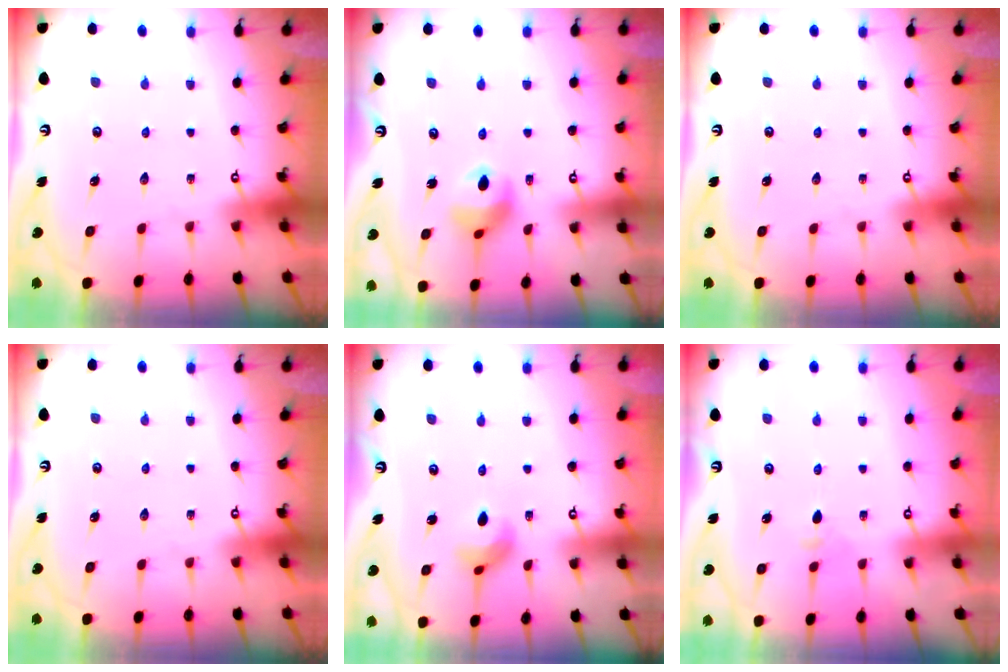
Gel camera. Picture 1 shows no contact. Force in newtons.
{"total": 10.7, "press": 10.5, "slide": 2.1}
{"total": 0.0}
{"total": 0.0}
{"total": 6.0, "press": 6.0, "slide": 0.4}
{"total": 3.0, "press": 3.0, "slide": 0.7}